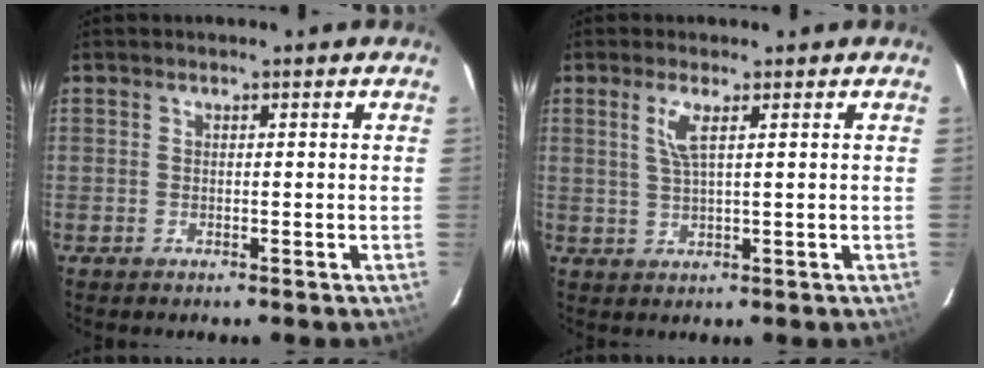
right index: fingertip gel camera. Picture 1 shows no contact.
{"total": 3.2, "force": [1.4, 0.2, 2.9], "torque": [-0.060, -0.001, 0.028]}